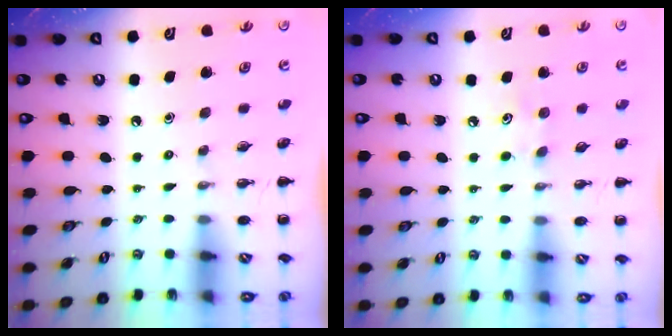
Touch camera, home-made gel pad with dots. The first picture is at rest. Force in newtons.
{"total": 6.3, "press": 6.1, "slide": 1.8}